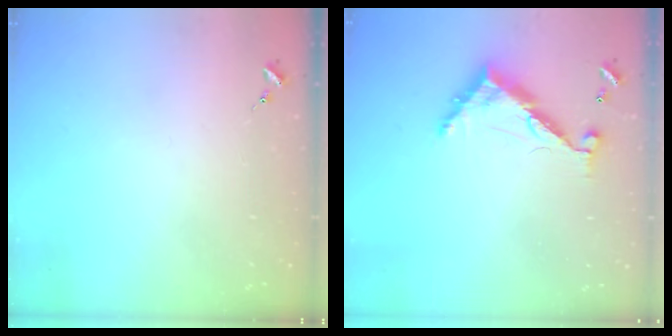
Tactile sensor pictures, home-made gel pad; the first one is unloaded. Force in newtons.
{"total": 10.8, "press": 10.8, "slide": 0.9}